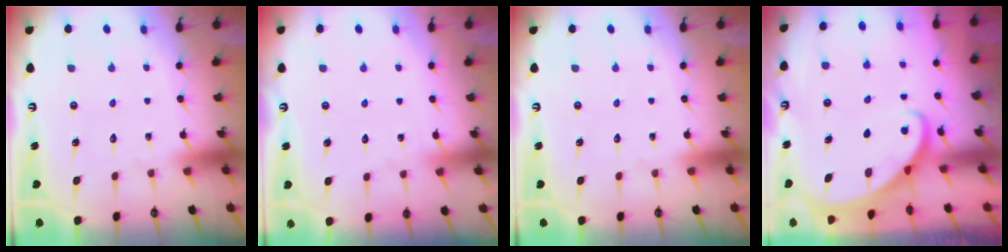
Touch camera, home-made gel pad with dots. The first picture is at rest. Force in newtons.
{"total": 2.5, "press": 2.5, "slide": 0.3}
{"total": 0.0}
{"total": 2.5, "press": 2.5, "slide": 0.3}